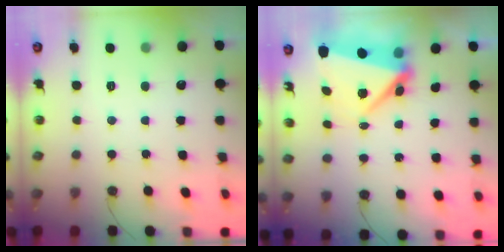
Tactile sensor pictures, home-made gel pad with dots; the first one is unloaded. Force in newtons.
{"total": 7.5, "press": 7.4, "slide": 0.9}